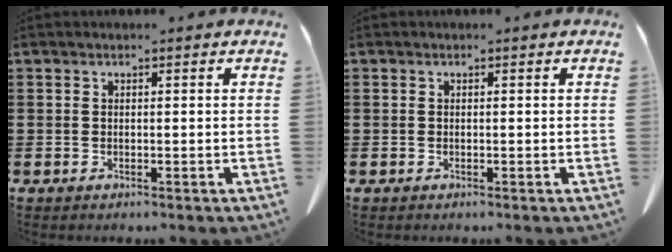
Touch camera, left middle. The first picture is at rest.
{"total": 0.0}